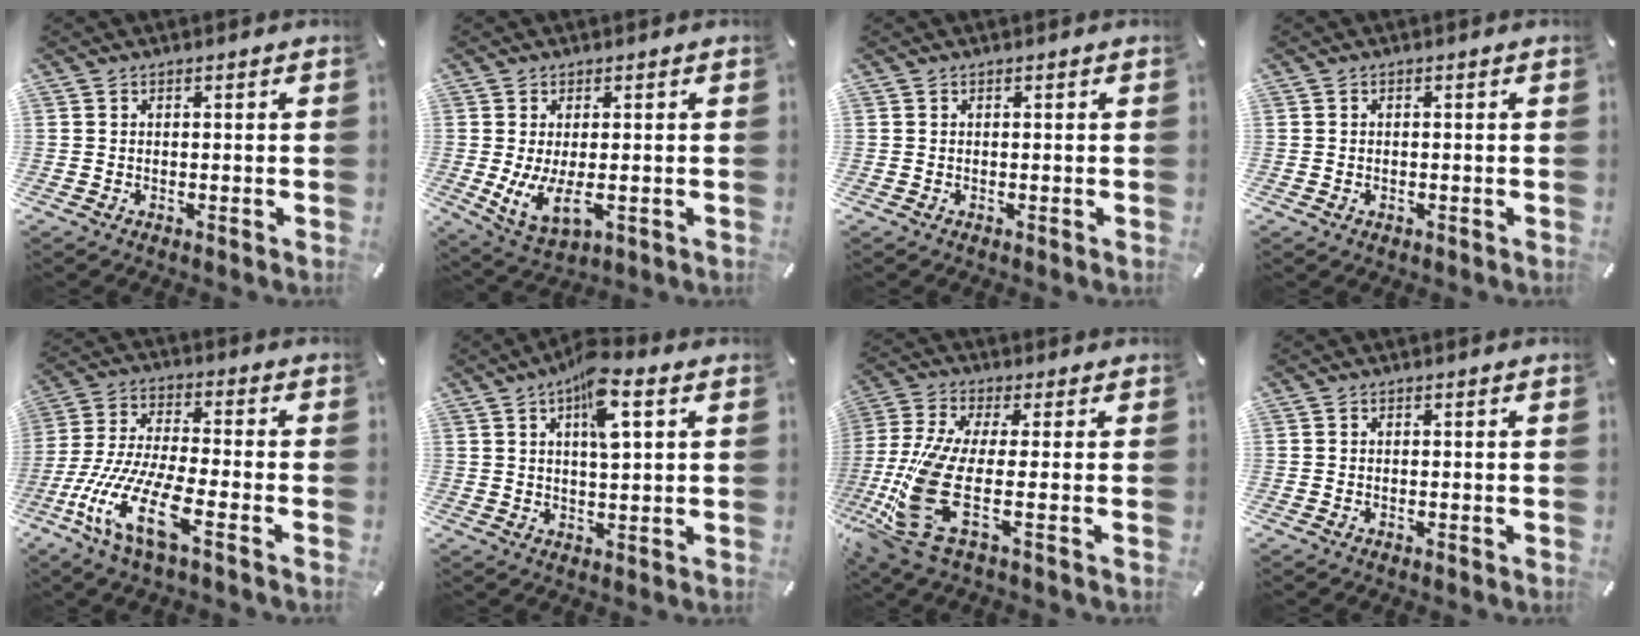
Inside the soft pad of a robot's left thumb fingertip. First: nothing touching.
{"total": 8.8, "force": [-0.3, 4.0, 7.8], "torque": [-0.161, -0.021, -0.001]}
{"total": 0.0}
{"total": 0.5, "force": [-0.1, 0.4, 0.3], "torque": [-0.005, 0.001, -0.003]}
{"total": 16.5, "force": [-7.2, 4.8, 14.0], "torque": [-0.298, 0.004, -0.126]}
{"total": 9.2, "force": [4.2, 2.7, 7.8], "torque": [-0.126, -0.008, 0.065]}
{"total": 17.2, "force": [-2.0, 6.4, 15.9], "torque": [-0.377, -0.030, -0.033]}
{"total": 0.0}